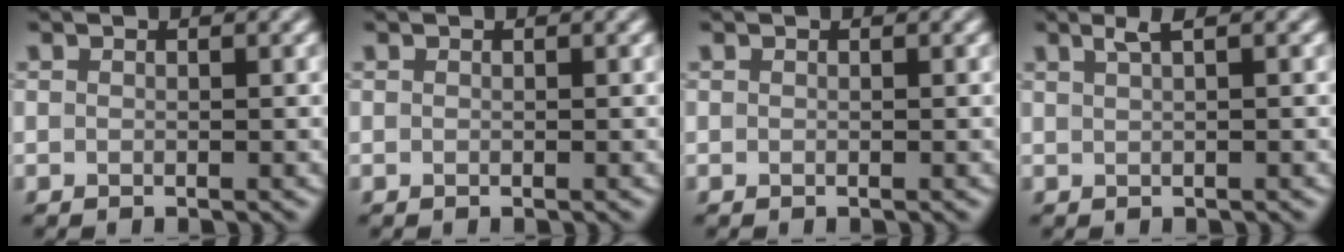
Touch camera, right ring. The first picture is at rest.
{"total": 0.0}
{"total": 0.0}
{"total": 1.1, "force": [0.7, -0.2, 0.8], "torque": [-0.020, 0.006, 0.013]}